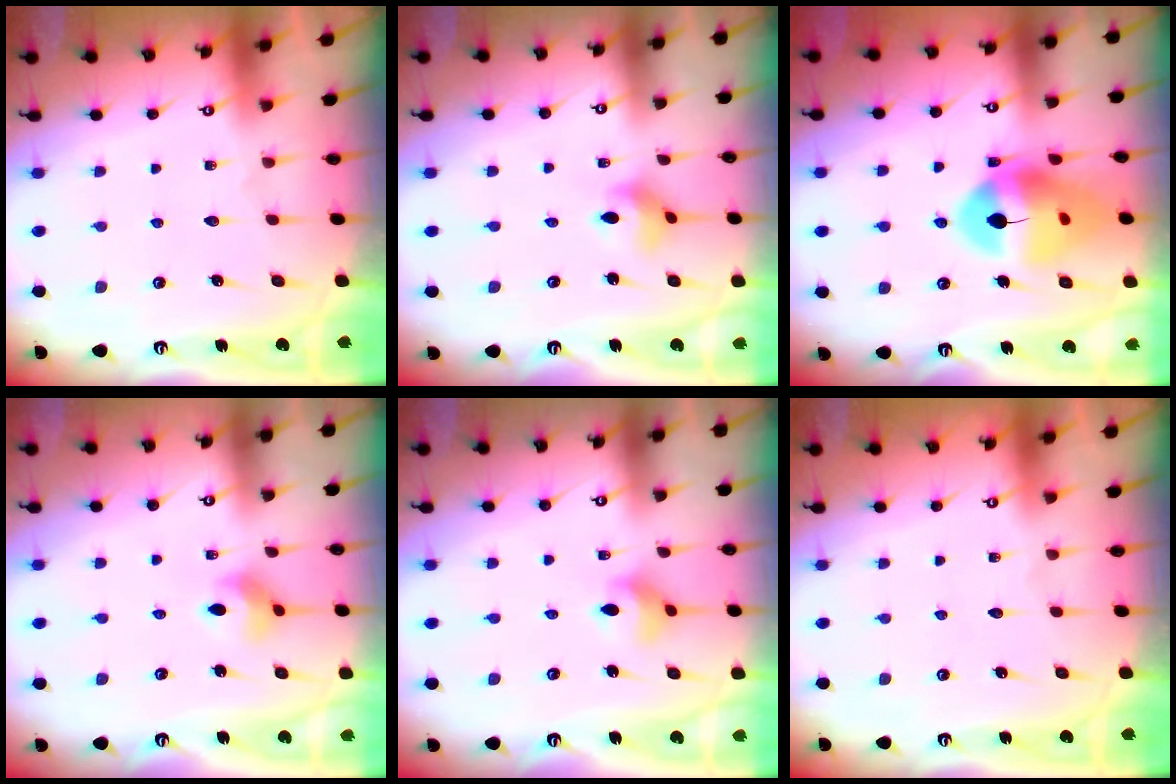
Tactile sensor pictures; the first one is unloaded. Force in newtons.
{"total": 4.0, "press": 3.9, "slide": 0.5}
{"total": 17.0, "press": 16.9, "slide": 2.2}
{"total": 5.1, "press": 5.1, "slide": 0.7}
{"total": 6.1, "press": 5.8, "slide": 1.7}
{"total": 0.0}